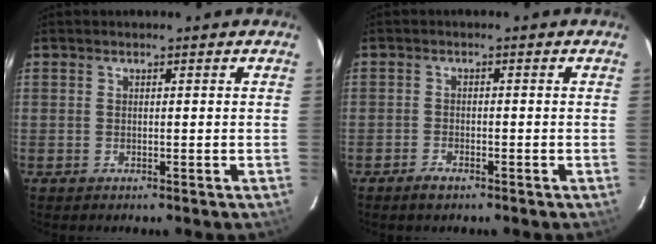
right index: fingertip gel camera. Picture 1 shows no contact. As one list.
[{"total": 2.2, "force": [-1.7, 0.8, 1.0], "torque": [-0.025, 0.000, -0.033]}]